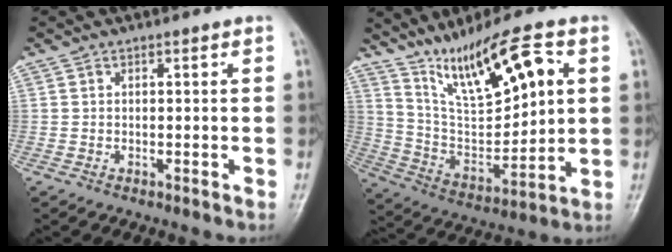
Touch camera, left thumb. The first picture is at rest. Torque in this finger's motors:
{"motor_torque": [1.25, 1.11, 1.33, -1.44, 0.38]}